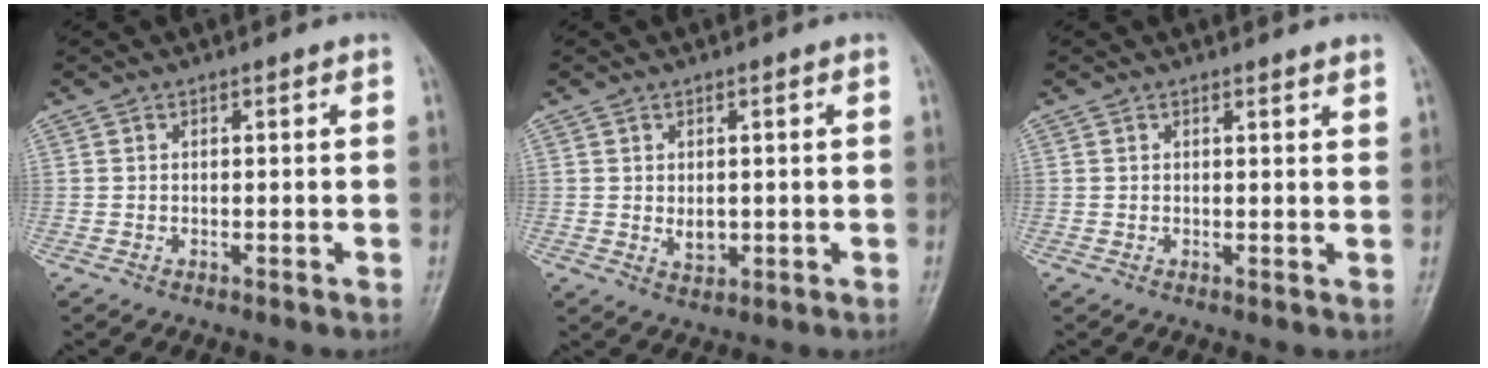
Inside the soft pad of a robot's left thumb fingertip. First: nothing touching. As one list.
[{"total": 3.0, "force": [0.0, 2.1, 2.2], "torque": [-0.025, -0.006, 0.007]}, {"total": 1.9, "force": [1.6, 0.3, 0.8], "torque": [-0.007, -0.008, 0.018]}]